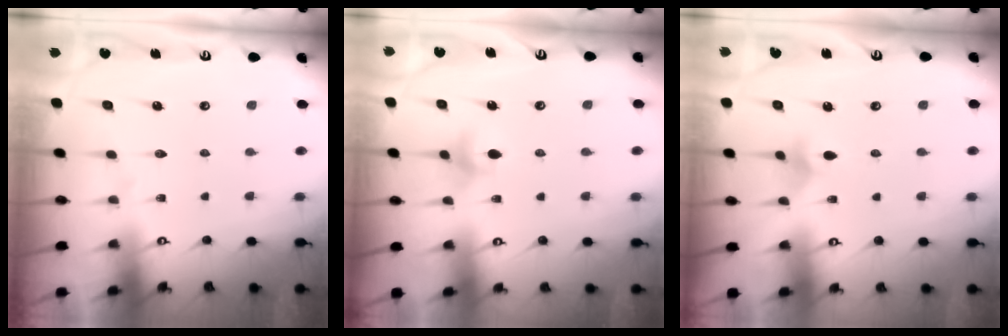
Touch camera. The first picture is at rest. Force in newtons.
{"total": 4.2, "press": 4.1, "slide": 0.7}
{"total": 4.7, "press": 4.6, "slide": 0.7}